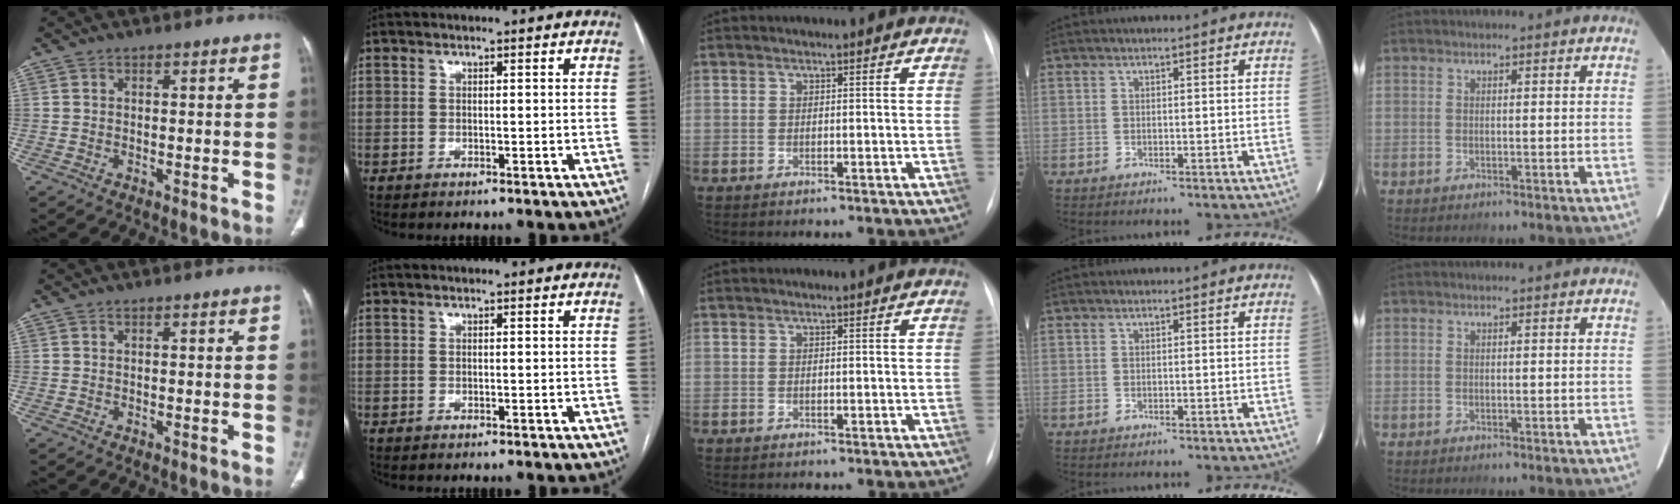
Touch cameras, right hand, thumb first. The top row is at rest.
{}